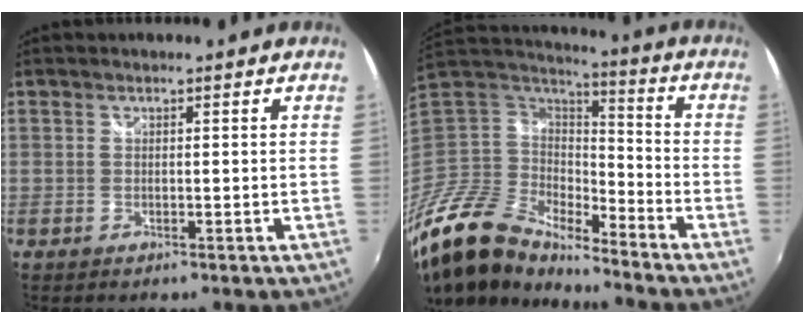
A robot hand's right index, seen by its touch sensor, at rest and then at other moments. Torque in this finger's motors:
{"motor_torque": [-0.91, -0.89, -0.11, -0.21]}